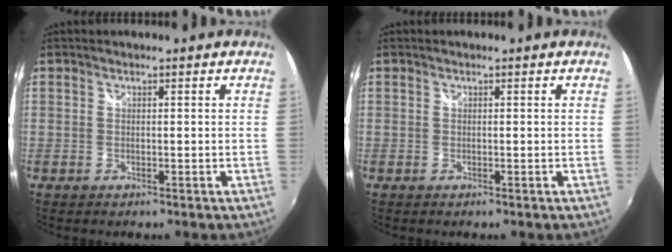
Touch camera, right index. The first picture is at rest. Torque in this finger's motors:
{"motor_torque": [0.01, 0.01, 0.00, 0.00]}